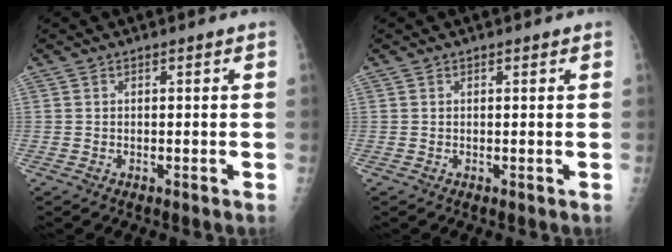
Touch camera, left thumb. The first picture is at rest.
{"total": 0.0}